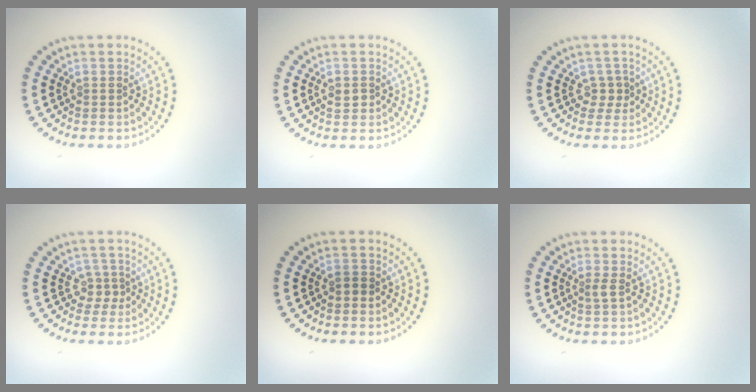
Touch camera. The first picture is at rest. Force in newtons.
{"total": 1.2, "press": 1.1, "slide": 0.3}
{"total": 1.5, "press": 1.1, "slide": 1.0}
{"total": 1.7, "press": 1.1, "slide": 1.3}
{"total": 0.7, "press": 0.7, "slide": 0.2}
{"total": 0.8, "press": 0.6, "slide": 0.5}